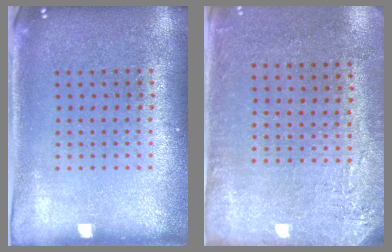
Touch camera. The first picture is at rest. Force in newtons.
{"total": 2.8, "press": 2.3, "slide": 1.5}